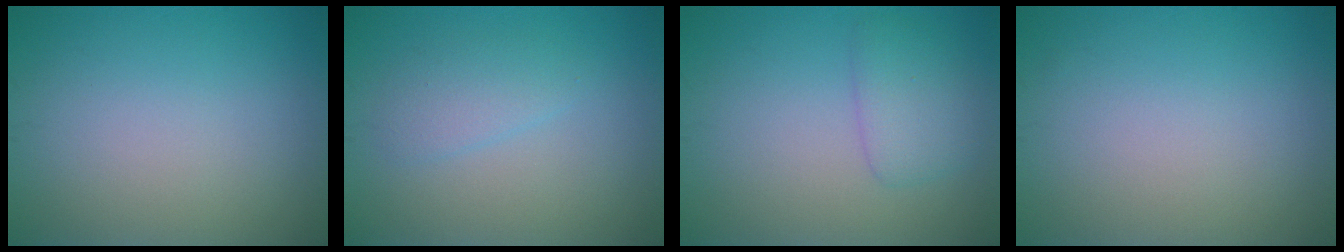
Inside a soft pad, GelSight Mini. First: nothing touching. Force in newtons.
{"total": 2.0, "press": 2.0, "slide": 0.1}
{"total": 2.6, "press": 2.6, "slide": 0.1}
{"total": 0.0}